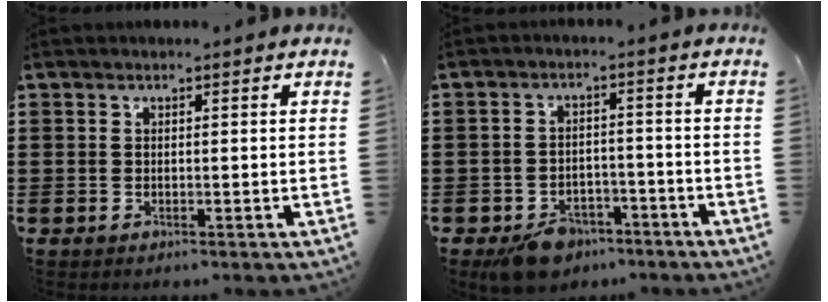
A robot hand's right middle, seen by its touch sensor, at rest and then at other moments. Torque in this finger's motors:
{"motor_torque": [1.13, -0.71, 0.24, 0.07]}